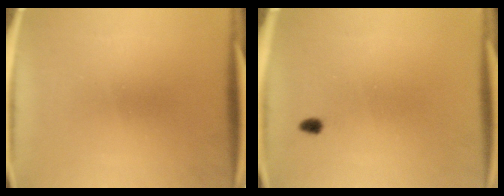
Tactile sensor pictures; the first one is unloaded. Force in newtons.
{"total": 1.5}